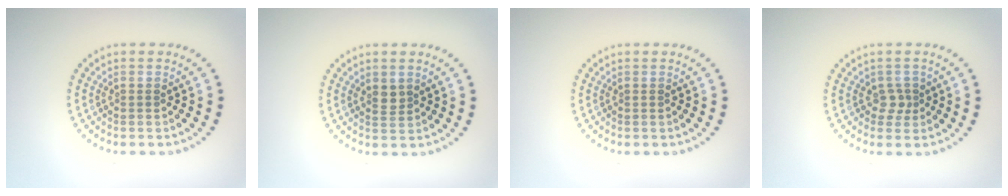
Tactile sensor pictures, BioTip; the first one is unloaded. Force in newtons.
{"total": 1.3, "press": 1.1, "slide": 0.7}
{"total": 0.0}
{"total": 1.4, "press": 1.1, "slide": 0.8}